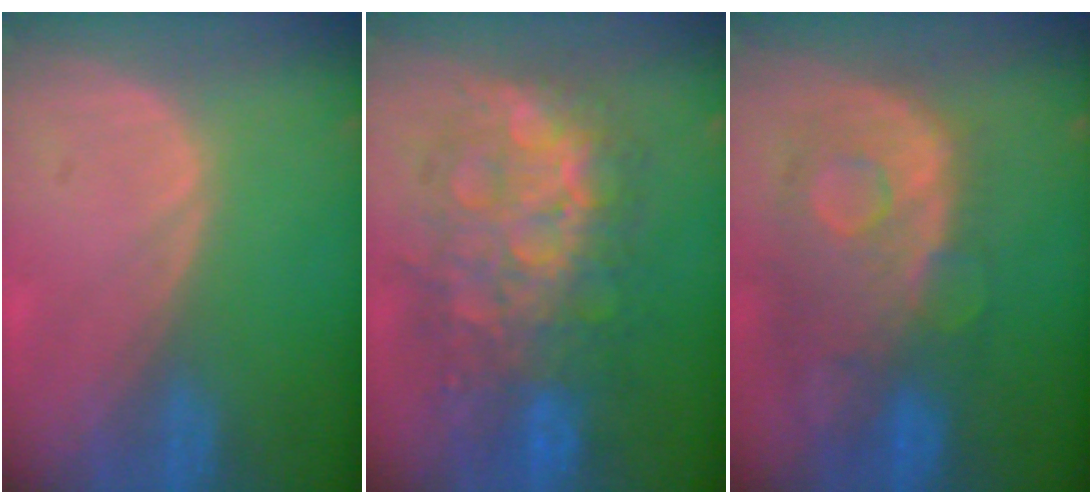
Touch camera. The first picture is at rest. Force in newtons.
{"total": 12.4, "press": 12.3, "slide": 1.3}
{"total": 11.2, "press": 9.7, "slide": 5.5}